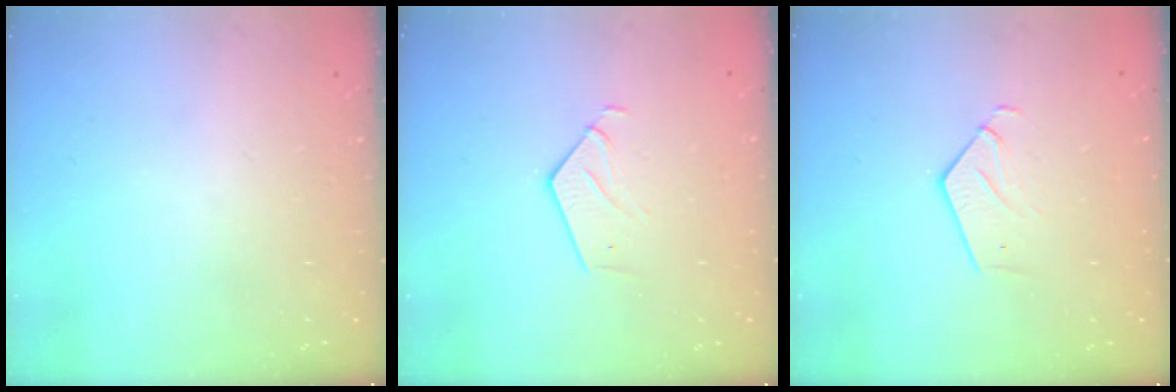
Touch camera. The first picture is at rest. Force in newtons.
{"total": 3.0, "press": 3.0, "slide": 0.2}
{"total": 2.9, "press": 2.9, "slide": 0.2}